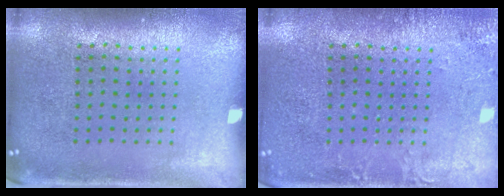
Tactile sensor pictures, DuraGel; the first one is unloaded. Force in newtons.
{"total": 2.1, "press": 2.1, "slide": 0.1}